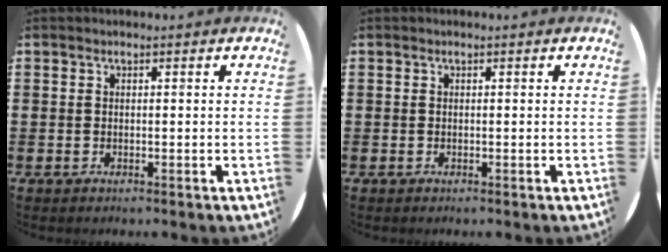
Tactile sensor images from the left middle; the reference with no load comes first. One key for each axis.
{"total": 0.0}